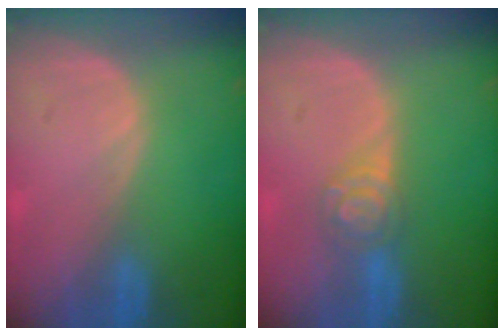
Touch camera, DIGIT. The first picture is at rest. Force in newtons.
{"total": 4.1, "press": 4.0, "slide": 0.9}